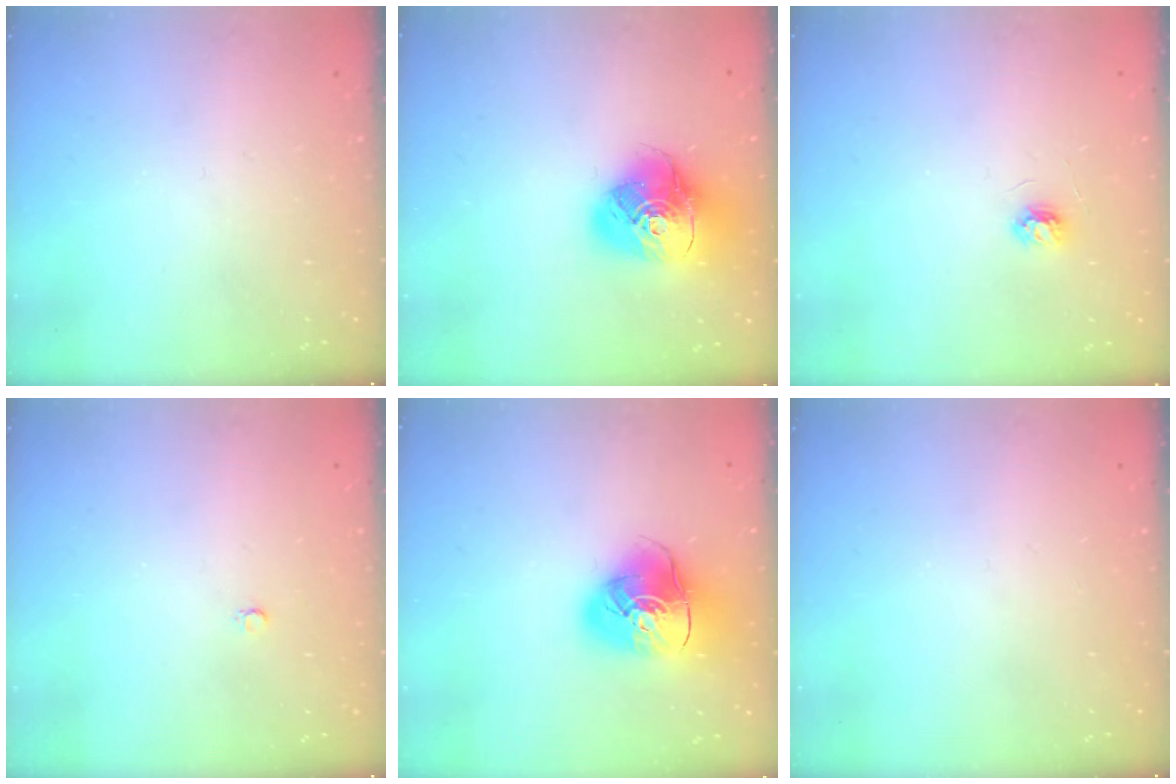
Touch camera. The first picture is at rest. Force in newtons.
{"total": 16.7, "press": 16.6, "slide": 2.2}
{"total": 3.3, "press": 3.3, "slide": 0.4}
{"total": 2.0, "press": 2.0, "slide": 0.2}
{"total": 15.2, "press": 15.0, "slide": 2.2}
{"total": 0.0}